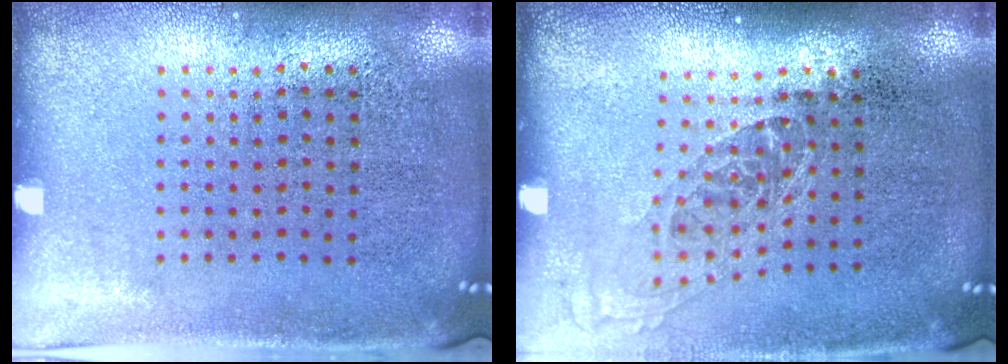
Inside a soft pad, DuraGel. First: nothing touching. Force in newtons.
{"total": 1.2, "press": 1.0, "slide": 0.7}